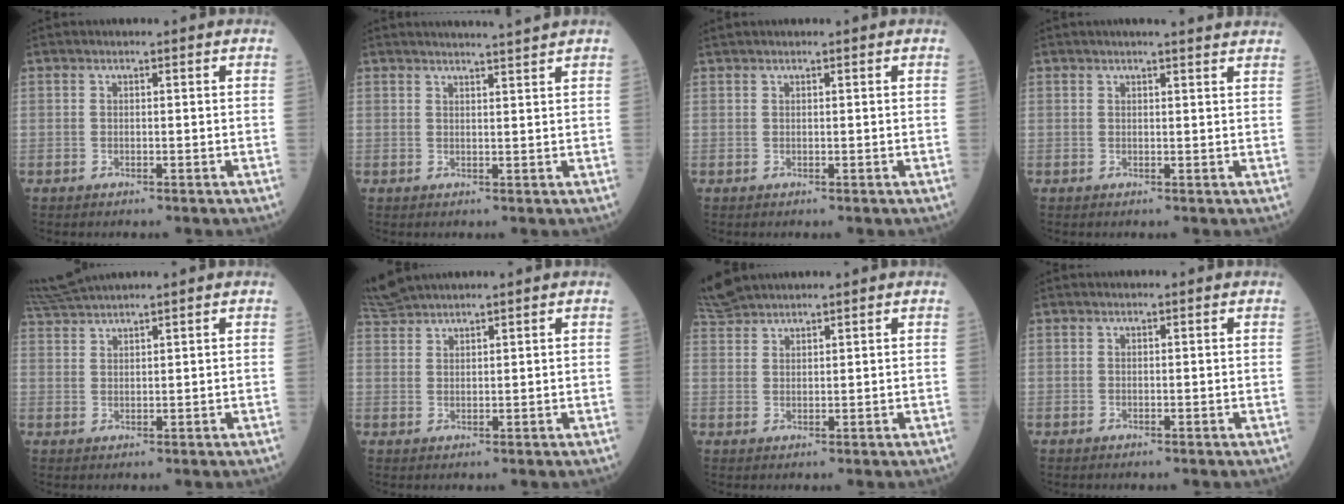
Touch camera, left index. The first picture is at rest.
{"total": 5.6, "force": [5.1, -1.3, 1.8], "torque": [-0.022, 0.005, 0.060]}
{"total": 0.6, "force": [0.5, -0.1, 0.2], "torque": [-0.007, 0.012, 0.016]}
{"total": 5.9, "force": [5.4, 0.0, 2.5], "torque": [-0.030, 0.015, 0.052]}
{"total": 5.0, "force": [4.6, -1.1, 1.5], "torque": [-0.044, 0.017, 0.098]}
{"total": 3.9, "force": [3.9, -0.4, 0.7], "torque": [-0.029, 0.021, 0.086]}
{"total": 4.4, "force": [4.3, 0.2, 0.8], "torque": [-0.030, 0.023, 0.093]}
{"total": 0.0}